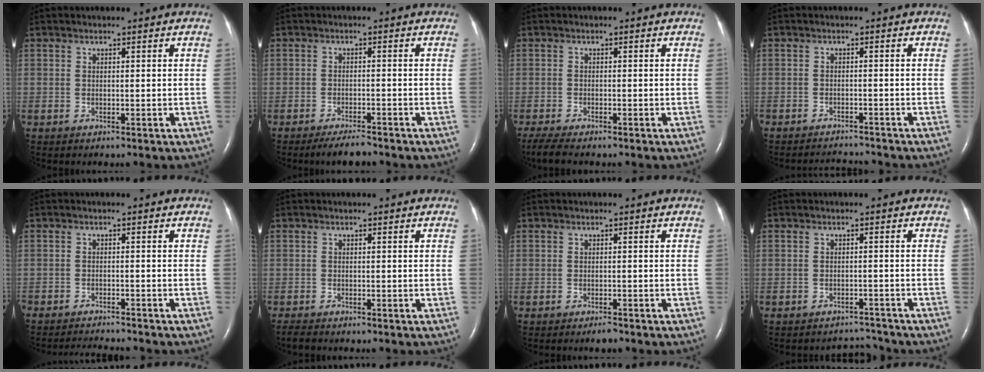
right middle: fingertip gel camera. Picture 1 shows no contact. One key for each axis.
{"total": 3.4, "fx": -3.0, "fy": 0.2, "fz": 1.6, "tx": -0.038, "ty": -0.012, "tz": -0.049}
{"total": 4.3, "fx": -3.5, "fy": 0.6, "fz": 2.4, "tx": -0.051, "ty": -0.013, "tz": -0.057}
{"total": 3.3, "fx": -3.2, "fy": -0.2, "fz": -0.3, "tx": 0.001, "ty": -0.012, "tz": -0.051}
{"total": 5.3, "fx": -5.1, "fy": 0.2, "fz": 1.3, "tx": -0.019, "ty": -0.014, "tz": -0.079}
{"total": 1.4, "fx": -1.3, "fy": 0.2, "fz": 0.4, "tx": -0.016, "ty": -0.005, "tz": -0.020}
{"total": 1.2, "fx": -1.0, "fy": 0.0, "fz": 0.6, "tx": -0.017, "ty": -0.004, "tz": -0.012}
{"total": 2.8, "fx": -2.6, "fy": 0.3, "fz": -1.0, "tx": 0.013, "ty": 0.004, "tz": -0.035}